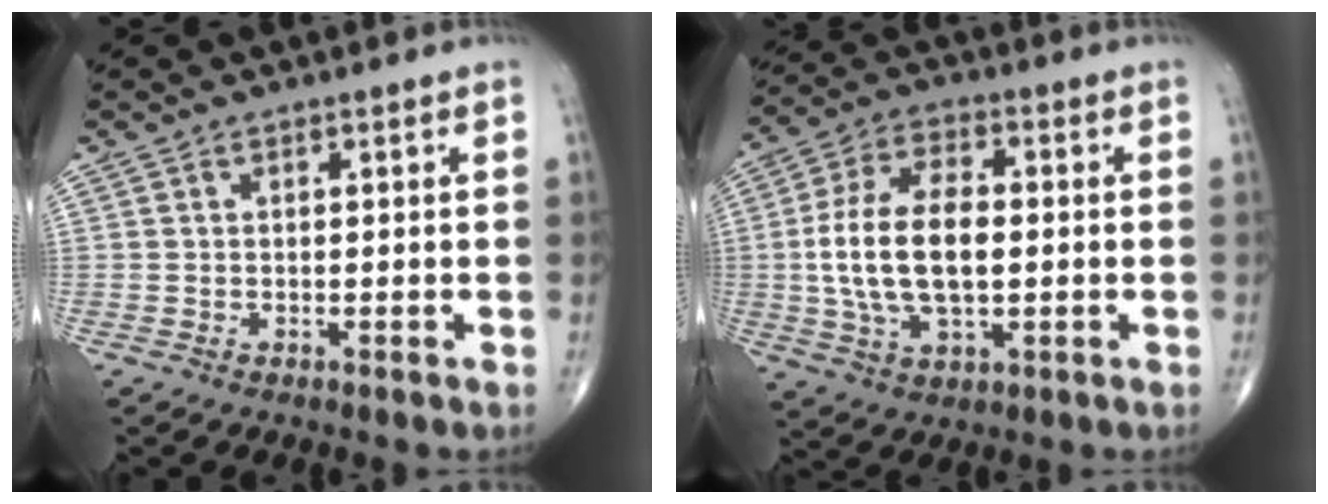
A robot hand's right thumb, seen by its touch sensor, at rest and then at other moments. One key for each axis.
{"total": 15.1, "fx": -0.5, "fy": 8.0, "fz": 12.8, "tx": -0.250, "ty": 0.012, "tz": -0.010}